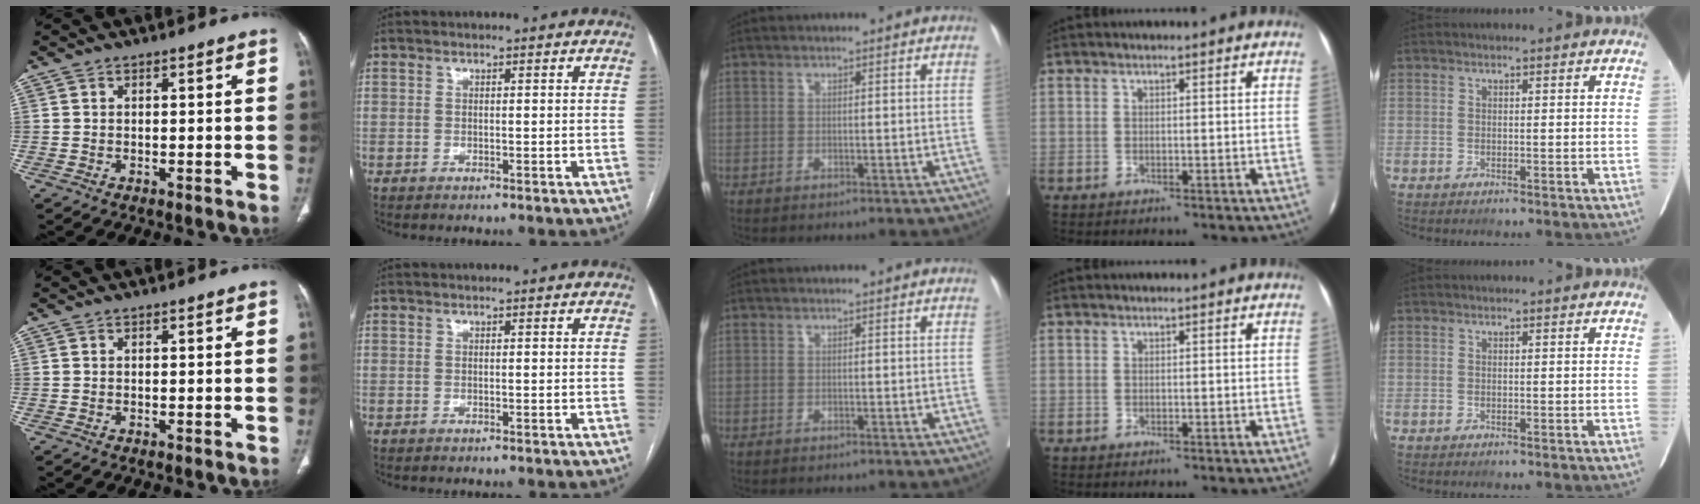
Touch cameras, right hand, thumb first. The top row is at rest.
{}